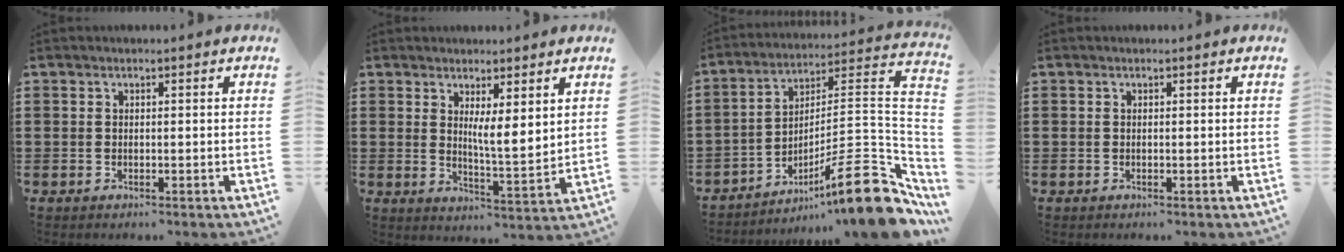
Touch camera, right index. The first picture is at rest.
{"total": 4.8, "force": [2.8, 0.7, 3.8], "torque": [-0.065, -0.018, 0.045]}
{"total": 15.3, "force": [-8.9, 2.4, 12.3], "torque": [-0.168, 0.019, -0.151]}
{"total": 0.0}